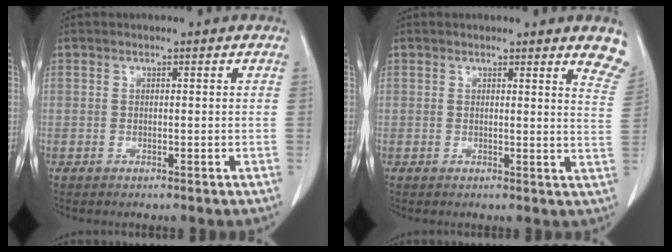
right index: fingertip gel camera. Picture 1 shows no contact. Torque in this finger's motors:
{"motor_torque": [0.06, 0.10, 0.04, 0.01]}